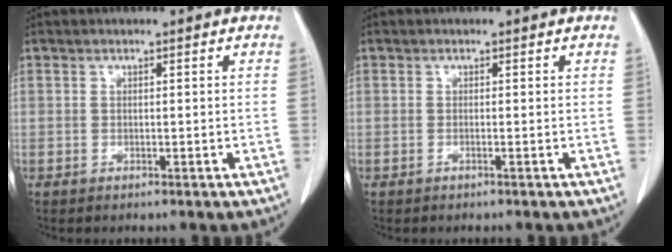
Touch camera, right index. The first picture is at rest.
{"total": 0.0}